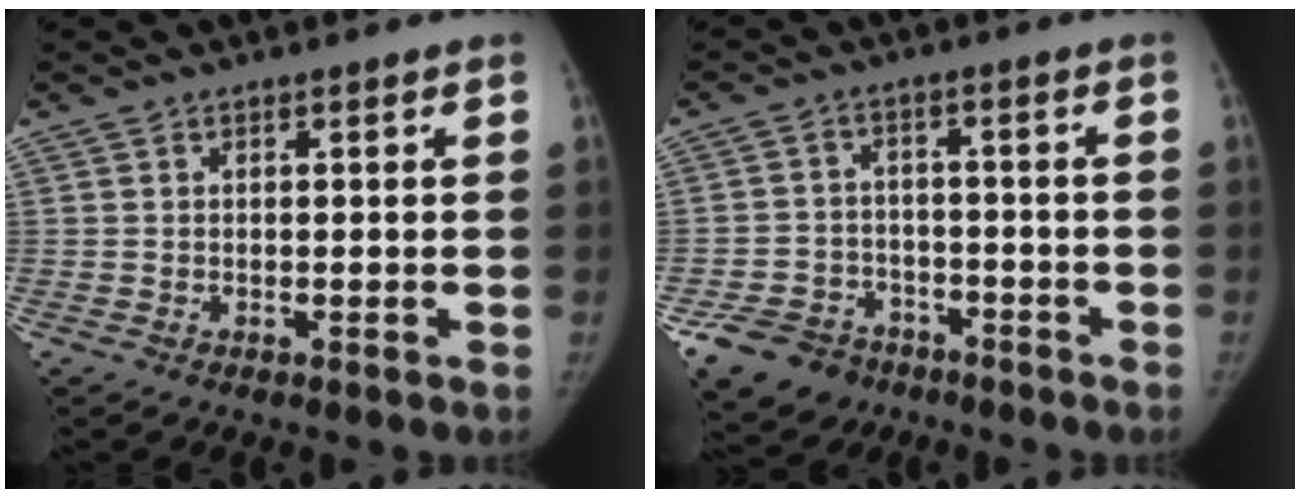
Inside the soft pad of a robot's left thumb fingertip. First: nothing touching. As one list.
[{"total": 10.3, "force": [-6.5, 7.5, 2.7], "torque": [-0.049, 0.036, -0.103]}]